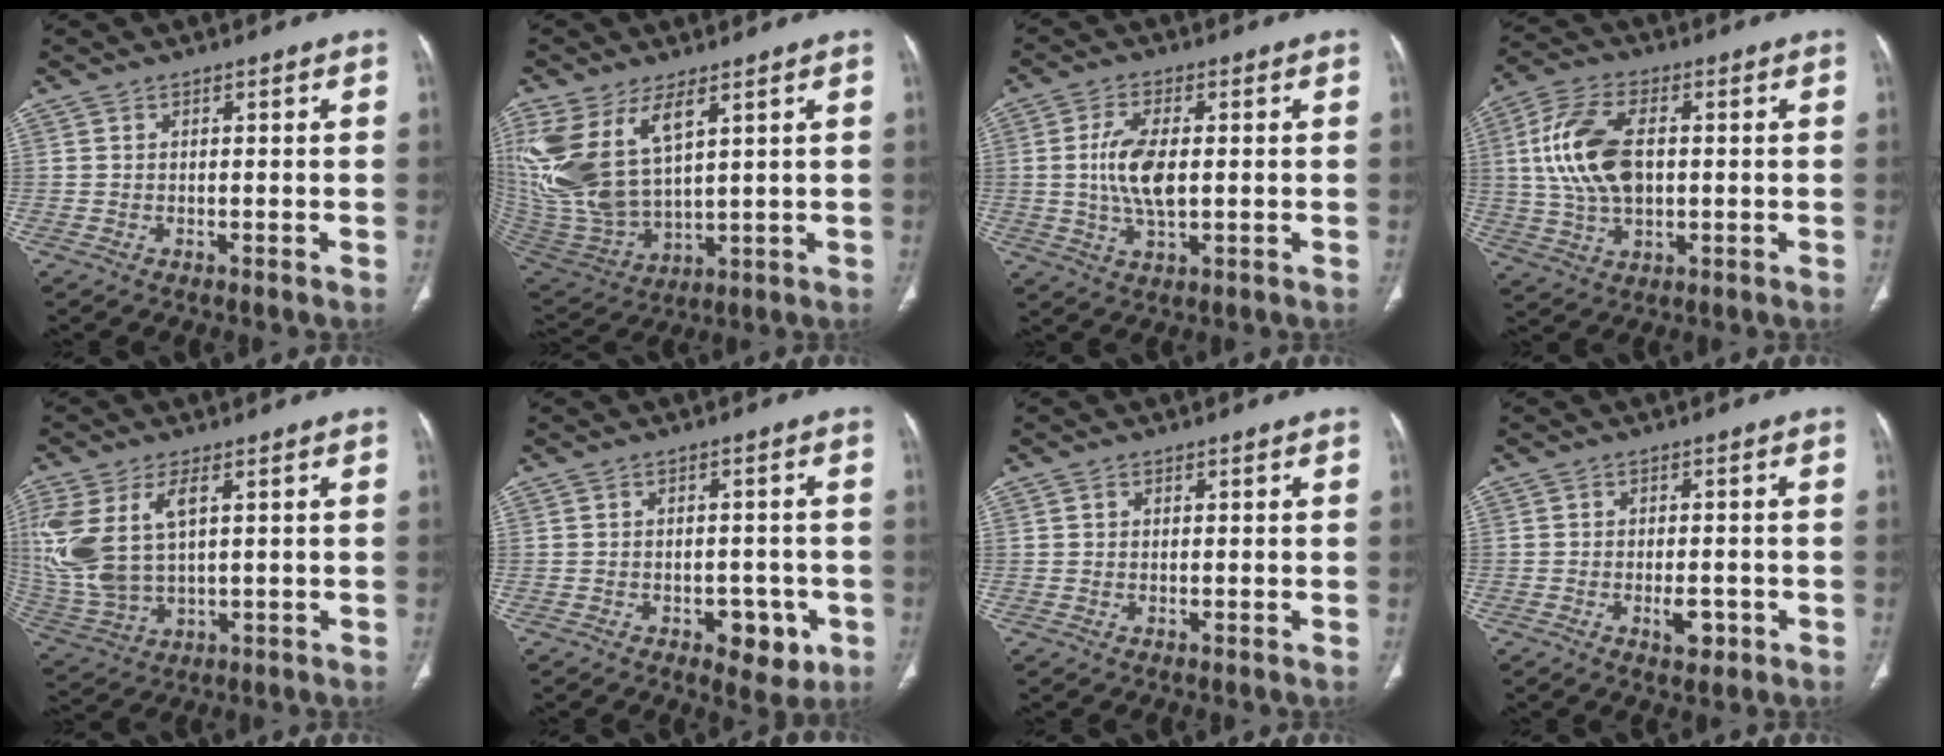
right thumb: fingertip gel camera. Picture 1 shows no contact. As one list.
[{"total": 18.0, "force": [7.0, 8.9, 14.0], "torque": [-0.299, -0.027, 0.160]}, {"total": 8.7, "force": [0.3, 4.0, 7.7], "torque": [-0.162, -0.003, 0.007]}, {"total": 14.1, "force": [1.5, 8.0, 11.5], "torque": [-0.232, 0.010, 0.030]}, {"total": 15.3, "force": [3.5, 8.2, 12.4], "torque": [-0.297, -0.003, 0.085]}, {"total": 6.7, "force": [-2.8, 4.1, 4.6], "torque": [-0.029, 0.011, -0.028]}, {"total": 0.7, "force": [0.2, 0.6, 0.2], "torque": [0.000, 0.001, 0.003]}, {"total": 3.9, "force": [-1.6, 2.0, 2.9], "torque": [-0.035, 0.003, -0.017]}]